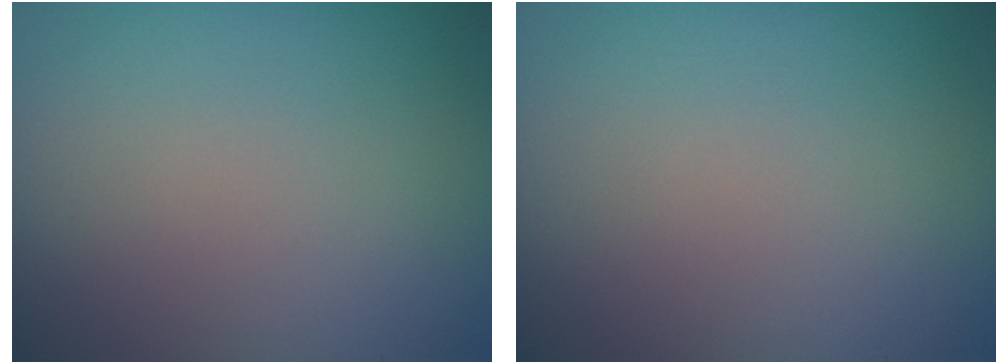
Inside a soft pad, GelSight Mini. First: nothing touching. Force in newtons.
{"total": 0.0}